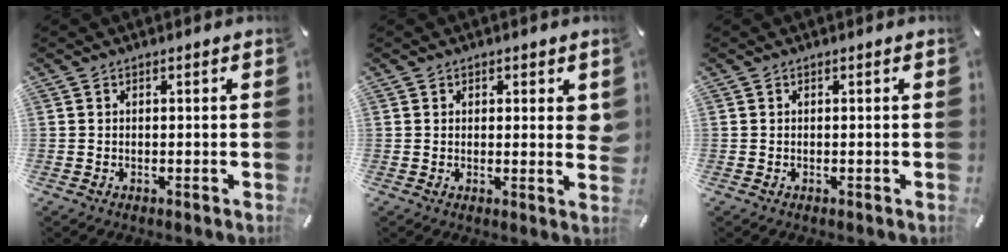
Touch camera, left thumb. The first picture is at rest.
{"total": 2.8, "force": [1.3, 1.4, 2.0], "torque": [-0.016, -0.007, 0.018]}
{"total": 0.0}